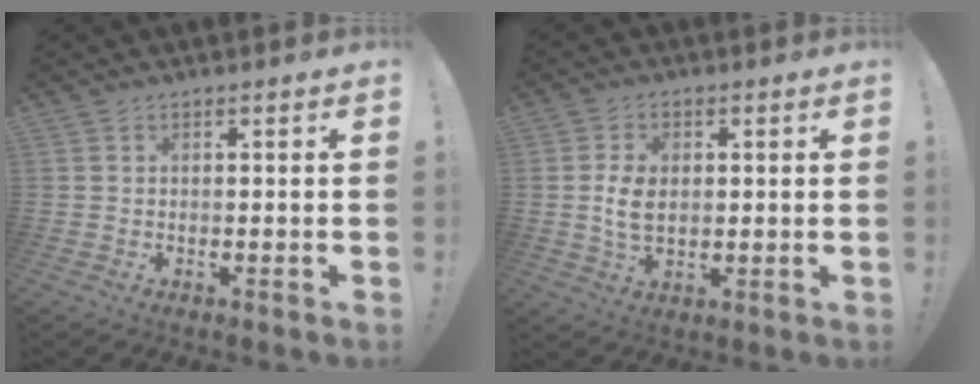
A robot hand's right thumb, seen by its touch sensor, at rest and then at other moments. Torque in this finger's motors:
{"motor_torque": [-0.38, 0.34, 0.02, 0.08, -0.04]}